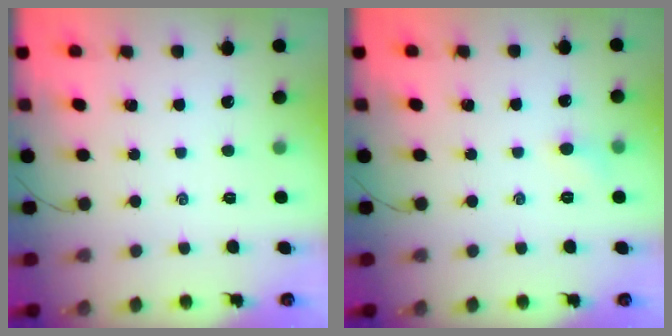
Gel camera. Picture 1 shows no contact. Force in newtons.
{"total": 4.7, "press": 4.5, "slide": 1.4}